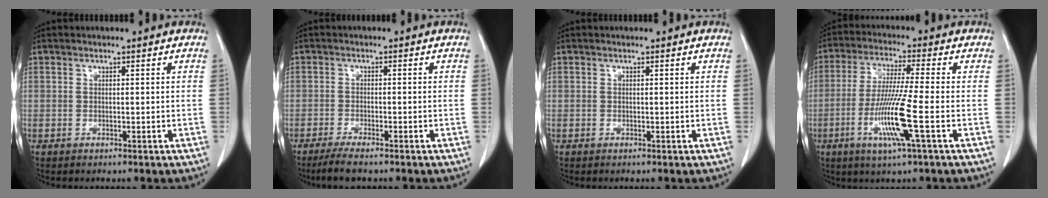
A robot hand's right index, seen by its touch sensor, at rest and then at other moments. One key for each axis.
{"total": 4.3, "fx": -3.4, "fy": 0.2, "fz": 2.6, "tx": -0.048, "ty": -0.010, "tz": -0.058}
{"total": 0.0}
{"total": 10.4, "fx": -3.3, "fy": -0.9, "fz": 9.9, "tx": -0.200, "ty": -0.020, "tz": -0.068}